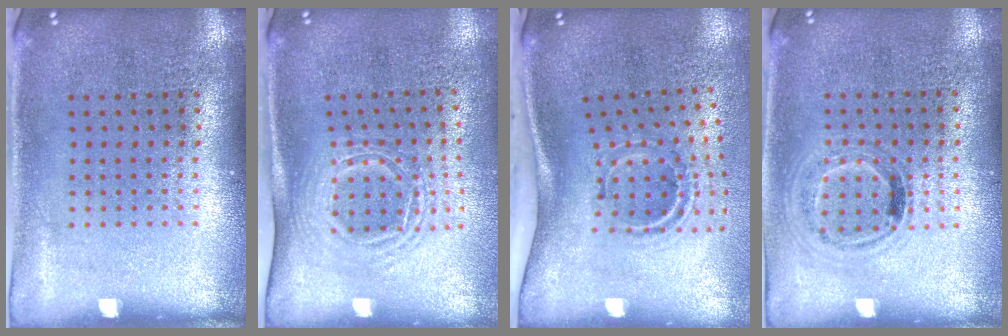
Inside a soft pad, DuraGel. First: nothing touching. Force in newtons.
{"total": 1.7, "press": 1.2, "slide": 1.1}
{"total": 2.2, "press": 1.2, "slide": 1.9}
{"total": 1.0, "press": 0.9, "slide": 0.3}